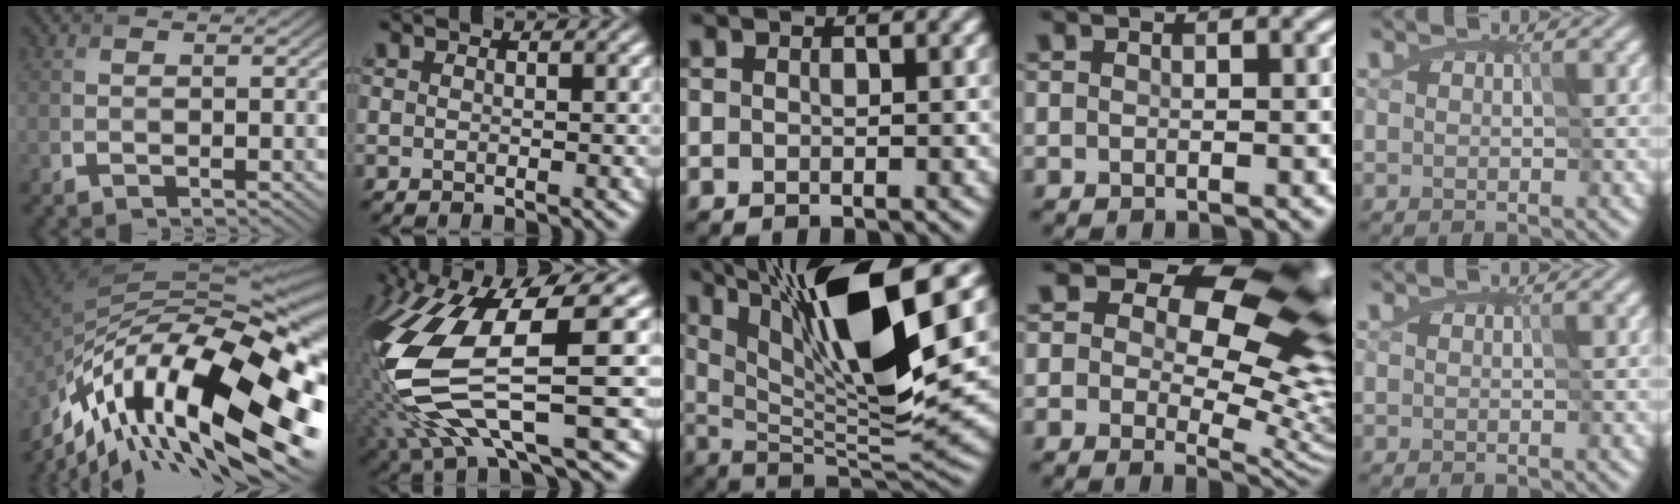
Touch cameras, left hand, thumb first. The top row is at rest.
{"thumb": {"total": 19.5, "force": [-9.6, 7.1, 15.4], "torque": [-0.294, -0.002, -0.174]}, "index": {"total": 11.9, "force": [-2.7, 3.9, 10.9], "torque": [-0.248, -0.019, -0.038]}, "middle": {"total": 14.0, "force": [6.4, 3.5, 11.9], "torque": [-0.207, 0.004, 0.112]}, "ring": {"total": 15.9, "force": [6.3, 9.2, 11.3], "torque": [-0.133, 0.017, 0.097]}}